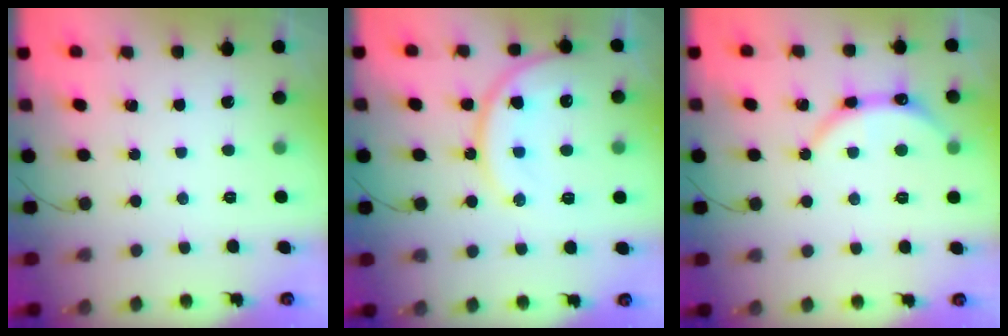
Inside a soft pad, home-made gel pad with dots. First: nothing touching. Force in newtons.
{"total": 15.9, "press": 15.9, "slide": 1.4}
{"total": 5.2, "press": 5.0, "slide": 1.3}